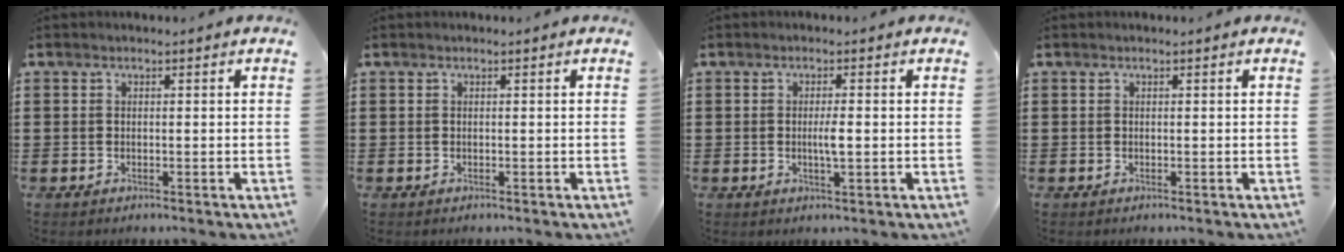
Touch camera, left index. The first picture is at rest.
{"total": 0.0}
{"total": 2.6, "force": [-0.3, 0.3, 2.5], "torque": [-0.047, -0.002, -0.007]}
{"total": 0.0}